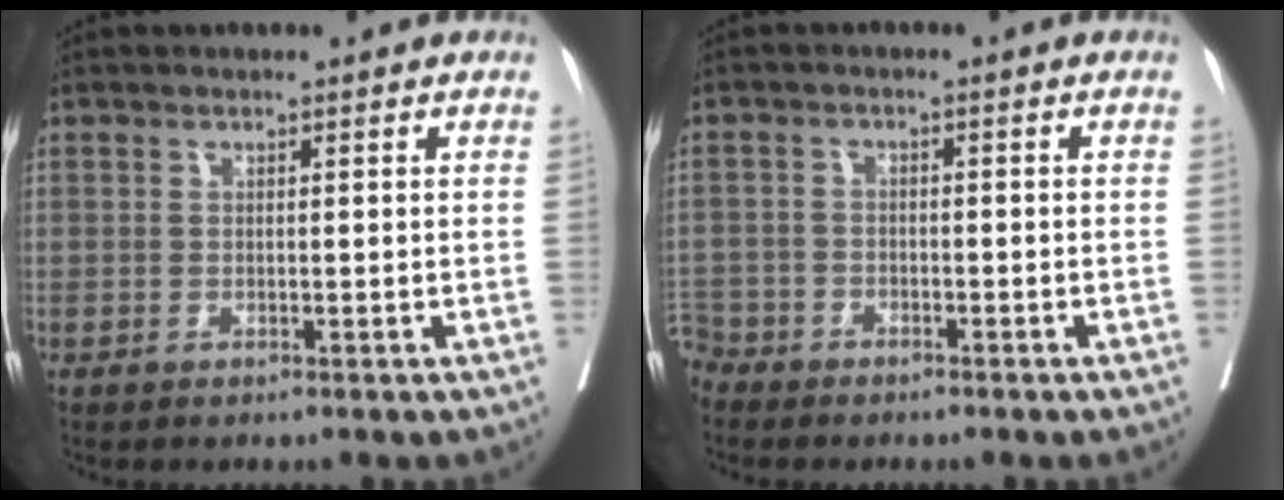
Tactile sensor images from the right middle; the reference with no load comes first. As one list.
[{"total": 4.3, "force": [-3.7, 2.2, -0.4], "torque": [0.008, 0.001, -0.077]}]